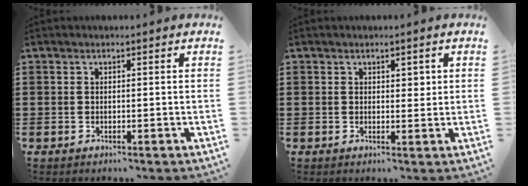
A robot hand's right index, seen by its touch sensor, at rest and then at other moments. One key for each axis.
{"total": 1.4, "fx": 0.7, "fy": 0.9, "fz": 0.7, "tx": -0.006, "ty": 0.004, "tz": 0.010}